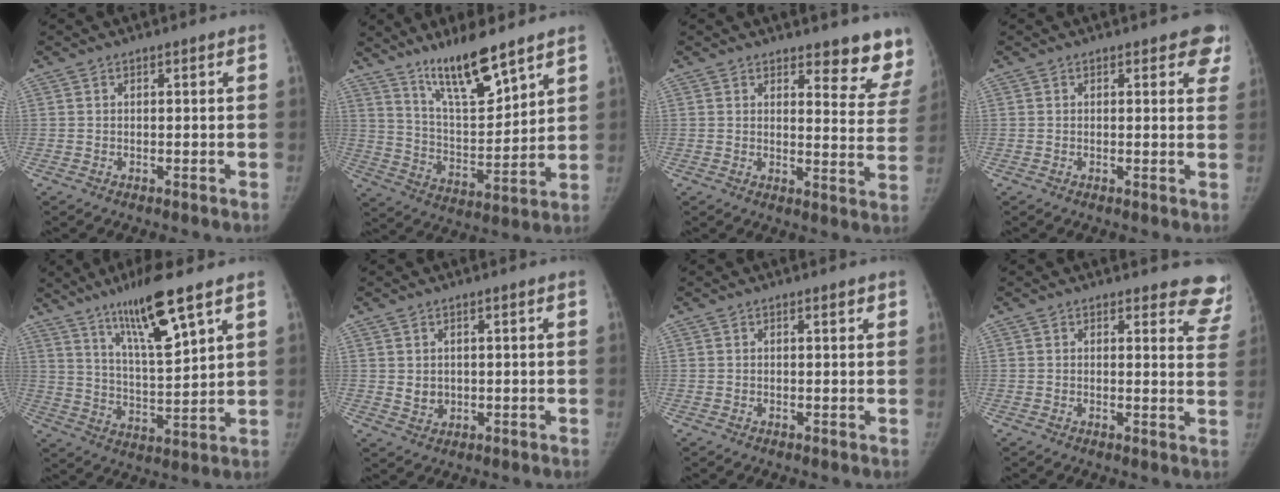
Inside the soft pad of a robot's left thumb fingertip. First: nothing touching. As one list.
[{"total": 13.5, "force": [10.1, 2.9, 8.5], "torque": [-0.127, -0.069, 0.190]}, {"total": 10.5, "force": [9.4, 3.2, 3.4], "torque": [0.008, -0.071, 0.088]}, {"total": 5.1, "force": [3.6, 2.4, 2.6], "torque": [0.010, -0.012, 0.027]}, {"total": 13.8, "force": [8.6, 2.0, 10.5], "torque": [-0.177, -0.049, 0.159]}, {"total": 2.5, "force": [0.4, 2.2, 1.2], "torque": [-0.009, -0.005, 0.016]}, {"total": 0.9, "force": [0.6, 0.3, 0.6], "torque": [-0.006, -0.002, 0.008]}, {"total": 8.7, "force": [8.2, 2.8, 1.0], "torque": [0.043, -0.058, 0.053]}]